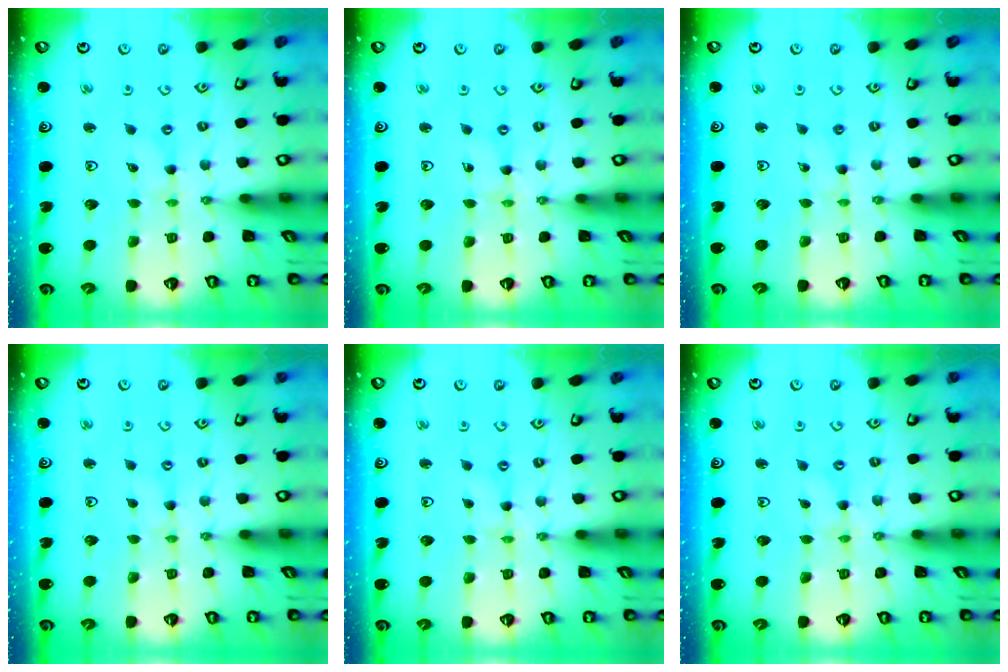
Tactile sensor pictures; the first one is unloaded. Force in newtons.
{"total": 0.0}
{"total": 1.3, "press": 1.3, "slide": 0.2}
{"total": 0.8, "press": 0.8, "slide": 0.1}
{"total": 0.0}
{"total": 0.0}